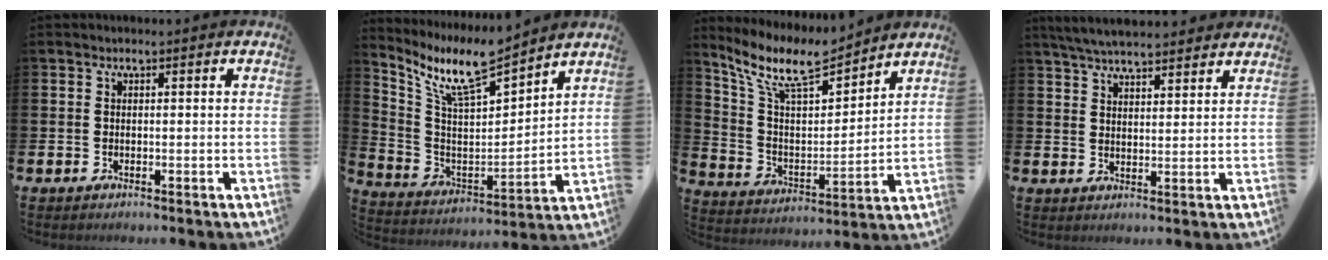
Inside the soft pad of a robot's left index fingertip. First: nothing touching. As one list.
[{"total": 11.0, "force": [9.3, 2.1, 5.5], "torque": [-0.144, -0.047, 0.164]}, {"total": 10.1, "force": [8.6, 2.7, 4.5], "torque": [-0.128, -0.045, 0.155]}, {"total": 5.4, "force": [5.3, 0.6, 1.2], "torque": [-0.039, -0.018, 0.098]}]